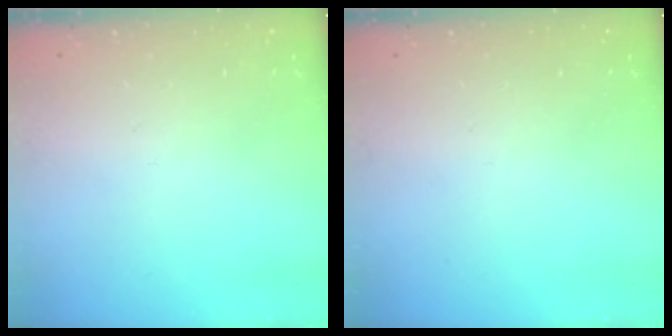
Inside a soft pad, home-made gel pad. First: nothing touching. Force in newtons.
{"total": 0.0}